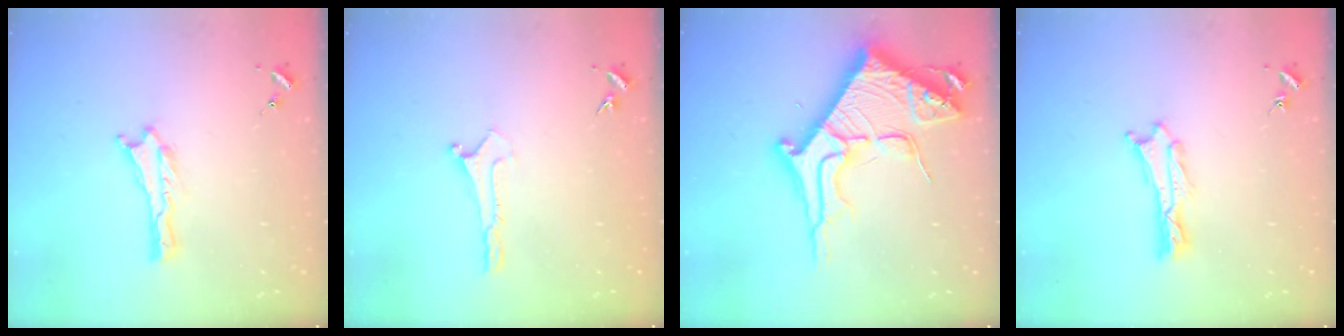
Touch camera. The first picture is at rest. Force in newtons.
{"total": 0.0}
{"total": 13.9, "press": 13.9, "slide": 1.5}
{"total": 0.7, "press": 0.6, "slide": 0.2}